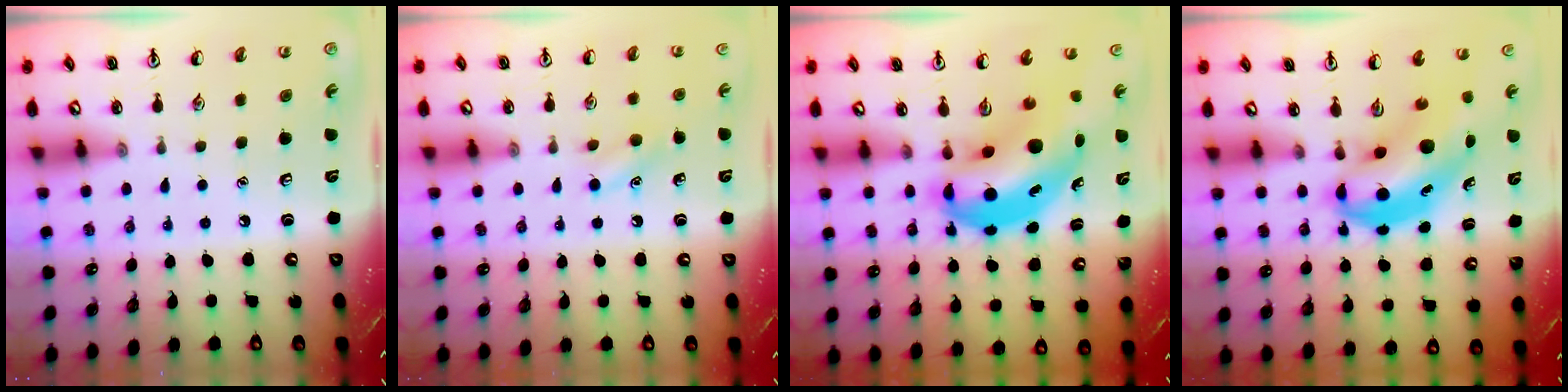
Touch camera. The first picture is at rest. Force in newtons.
{"total": 7.3, "press": 7.1, "slide": 1.7}
{"total": 9.2, "press": 8.9, "slide": 2.5}
{"total": 7.1, "press": 6.8, "slide": 2.0}